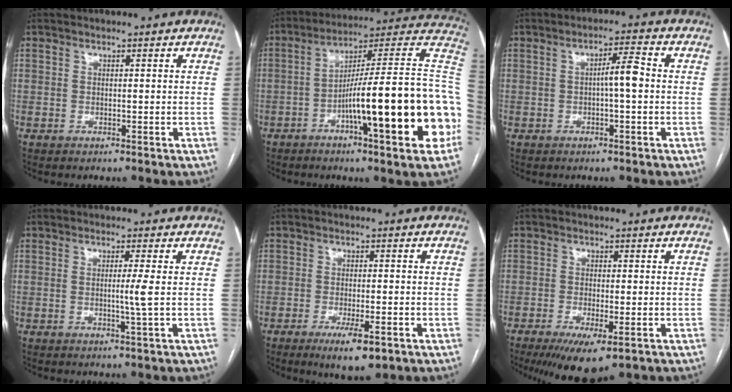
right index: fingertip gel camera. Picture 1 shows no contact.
{"total": 24.2, "force": [-6.2, 0.8, 23.4], "torque": [-0.267, 0.015, -0.096]}
{"total": 4.0, "force": [-0.2, 0.3, 3.9], "torque": [-0.063, 0.008, -0.003]}
{"total": 2.5, "force": [0.0, -0.9, 2.3], "torque": [-0.041, -0.004, 0.001]}
{"total": 6.1, "force": [-3.4, 1.4, 4.8], "torque": [-0.082, -0.011, -0.048]}
{"total": 8.2, "force": [-5.0, 2.0, 6.2], "torque": [-0.097, -0.021, -0.076]}